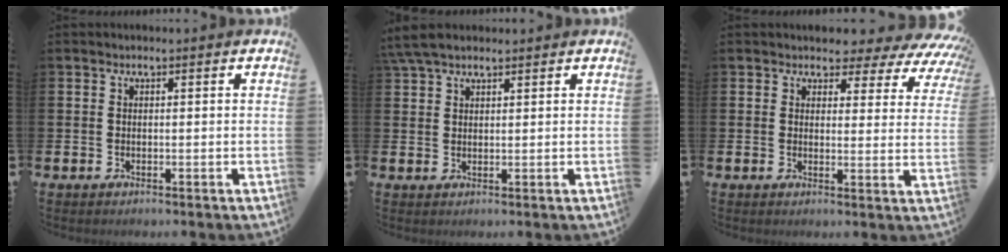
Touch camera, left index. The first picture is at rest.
{"total": 4.5, "force": [3.7, 1.5, 2.0], "torque": [-0.038, -0.006, 0.067]}
{"total": 3.5, "force": [2.9, 1.8, 0.8], "torque": [-0.022, -0.029, 0.043]}